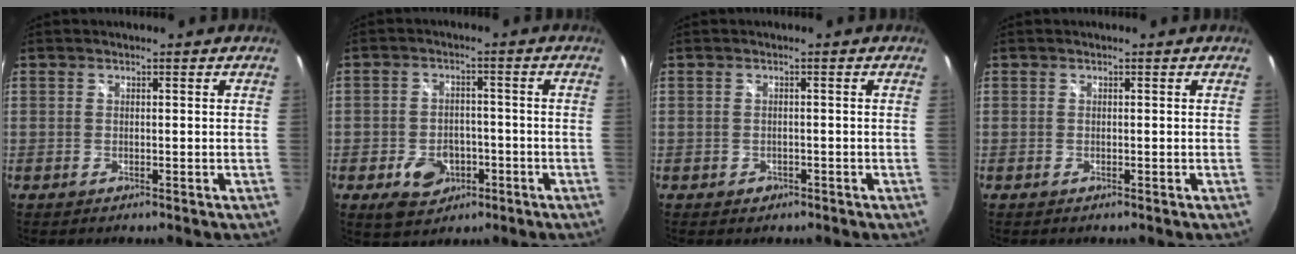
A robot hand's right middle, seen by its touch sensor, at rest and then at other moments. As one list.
[{"total": 7.6, "force": [-3.5, 5.6, 3.7], "torque": [-0.086, 0.008, -0.042]}, {"total": 1.6, "force": [-0.9, 1.3, 0.5], "torque": [-0.010, 0.000, -0.010]}, {"total": 0.0}]